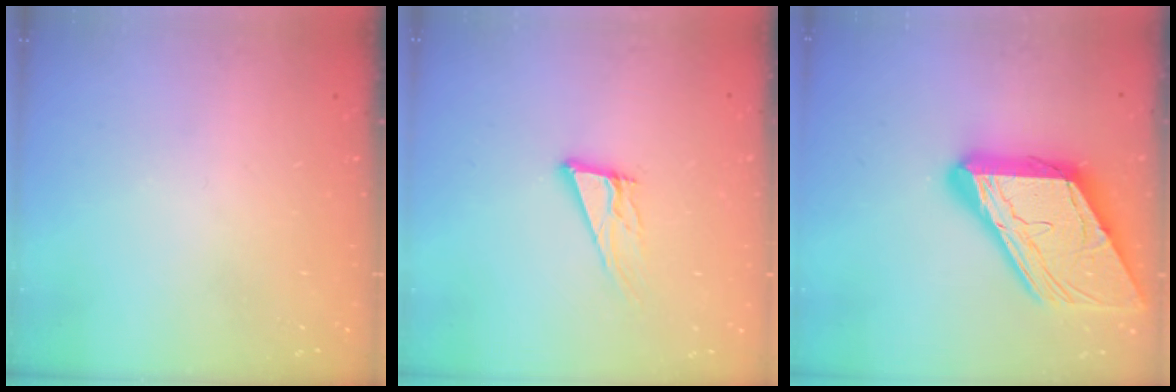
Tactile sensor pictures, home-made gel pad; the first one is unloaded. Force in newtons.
{"total": 12.4, "press": 11.9, "slide": 3.3}
{"total": 23.0, "press": 22.9, "slide": 2.4}